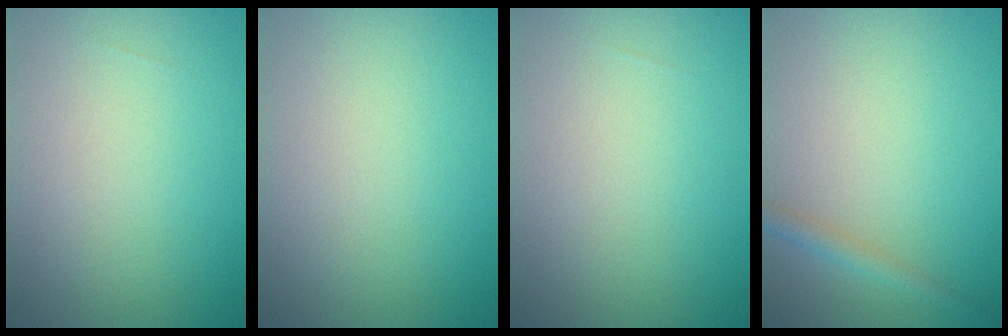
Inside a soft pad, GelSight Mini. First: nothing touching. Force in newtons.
{"total": 0.0}
{"total": 0.0}
{"total": 1.6, "press": 1.6, "slide": 0.1}